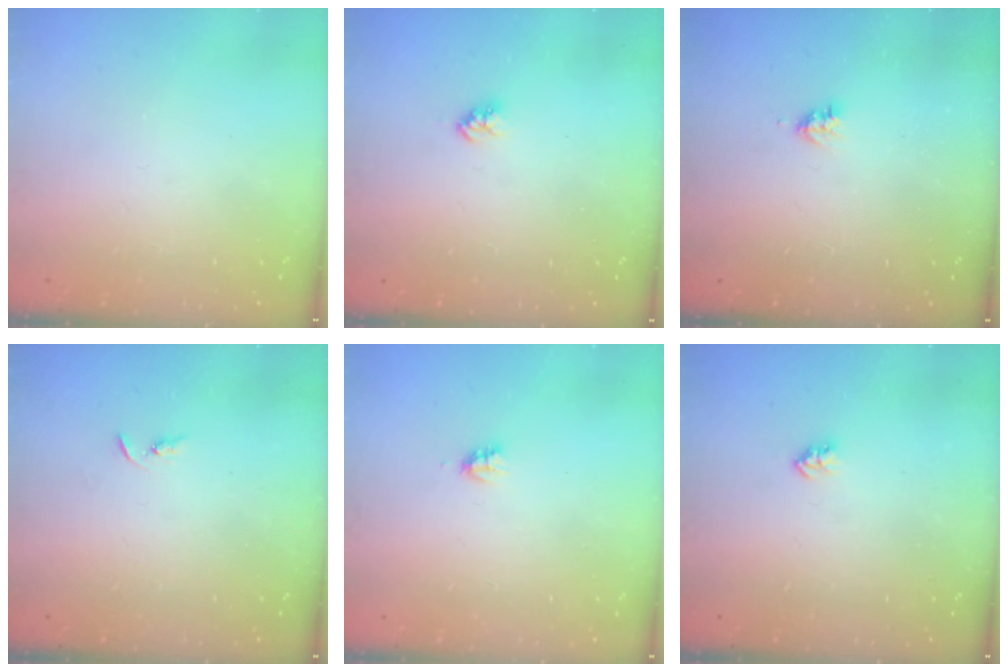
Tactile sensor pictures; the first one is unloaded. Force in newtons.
{"total": 3.0, "press": 3.0, "slide": 0.3}
{"total": 3.6, "press": 3.6, "slide": 0.5}
{"total": 2.2, "press": 2.2, "slide": 0.2}
{"total": 2.7, "press": 2.7, "slide": 0.2}
{"total": 2.6, "press": 2.6, "slide": 0.4}